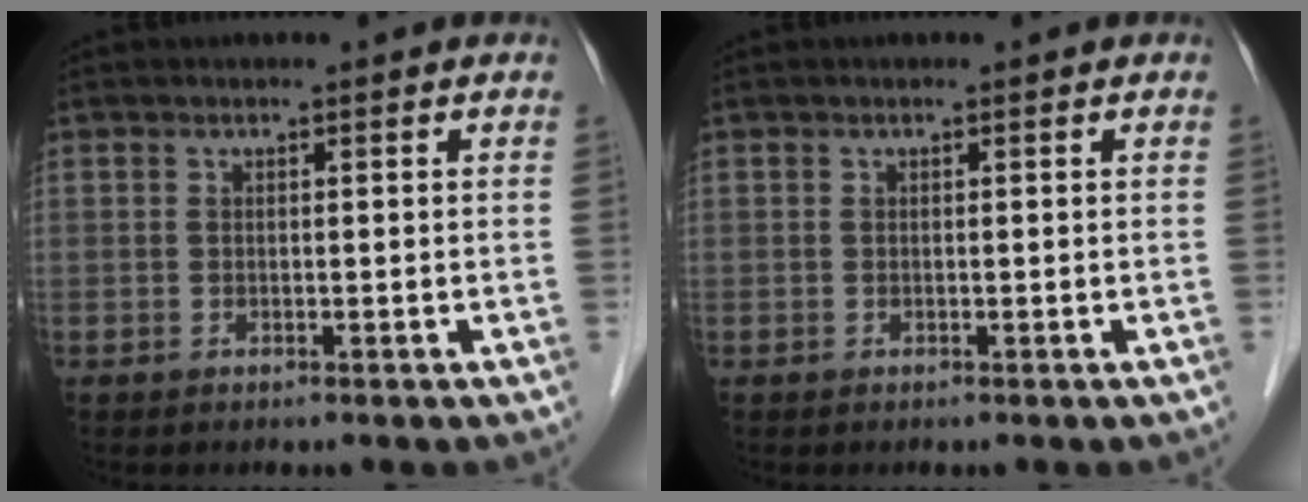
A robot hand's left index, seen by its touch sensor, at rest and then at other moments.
{"total": 0.0}